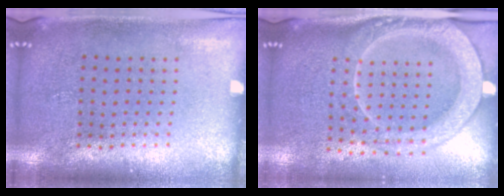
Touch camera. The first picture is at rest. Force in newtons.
{"total": 2.4, "press": 2.2, "slide": 1.1}